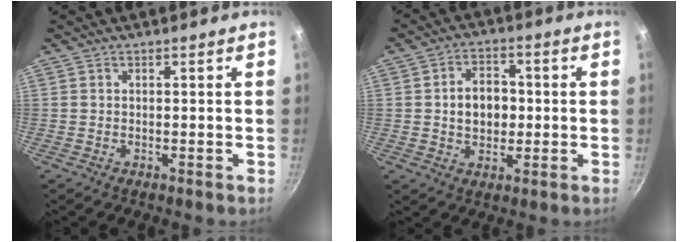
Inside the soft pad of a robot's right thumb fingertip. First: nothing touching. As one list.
[{"total": 8.0, "force": [0.1, 5.9, 5.3], "torque": [-0.057, 0.010, -0.001]}]